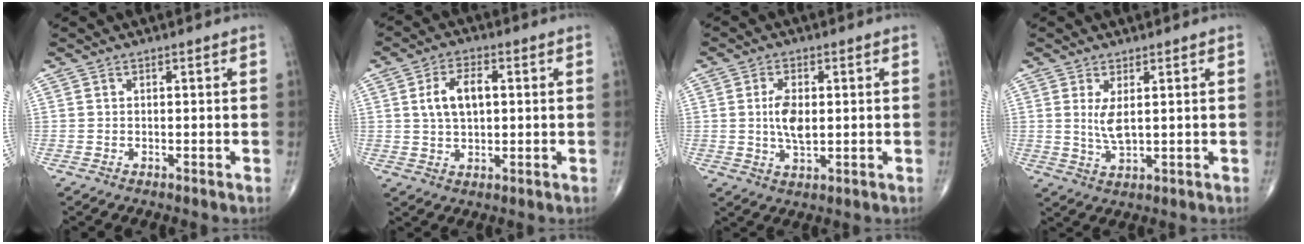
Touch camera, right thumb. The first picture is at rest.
{"total": 7.4, "force": [1.3, 4.2, 6.0], "torque": [-0.105, 0.008, 0.023]}
{"total": 6.7, "force": [0.7, 3.5, 5.7], "torque": [-0.103, -0.008, 0.015]}
{"total": 4.1, "force": [1.0, 1.4, 3.8], "torque": [-0.077, -0.015, 0.028]}